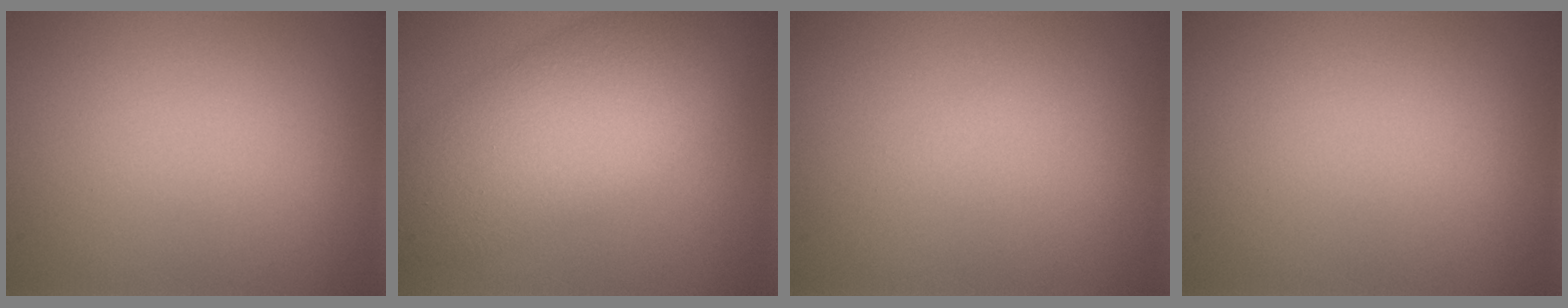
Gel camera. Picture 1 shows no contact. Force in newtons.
{"total": 7.7, "press": 7.7, "slide": 0.1}
{"total": 0.0}
{"total": 0.0}